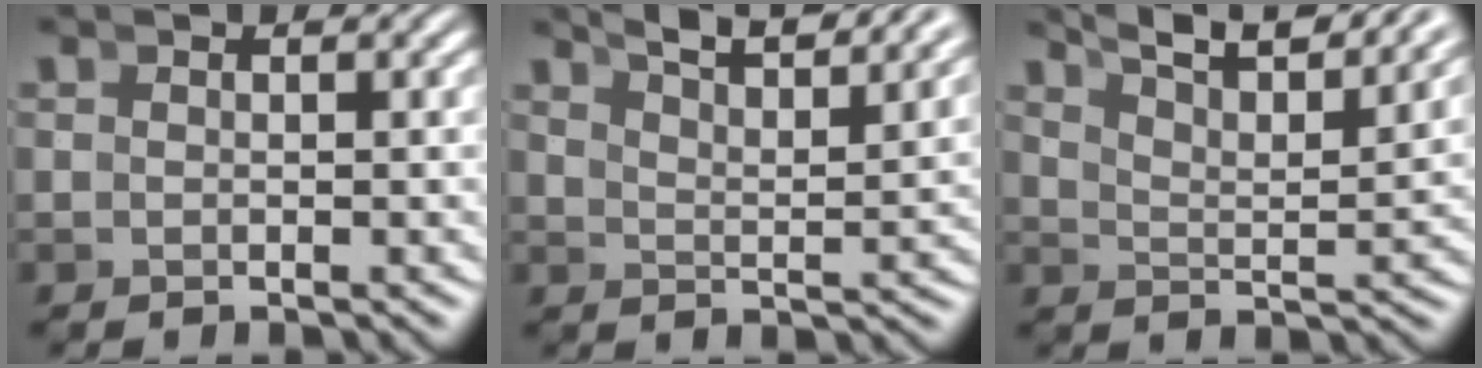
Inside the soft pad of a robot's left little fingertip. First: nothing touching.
{"total": 7.9, "force": [6.8, 1.5, 3.8], "torque": [-0.044, 0.023, 0.099]}
{"total": 9.7, "force": [8.1, 2.4, 4.8], "torque": [-0.064, 0.033, 0.110]}